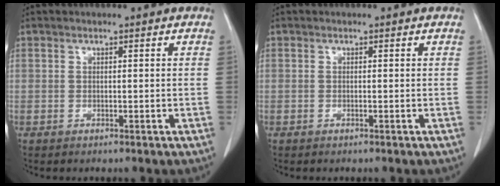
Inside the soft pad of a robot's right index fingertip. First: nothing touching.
{"total": 0.0}